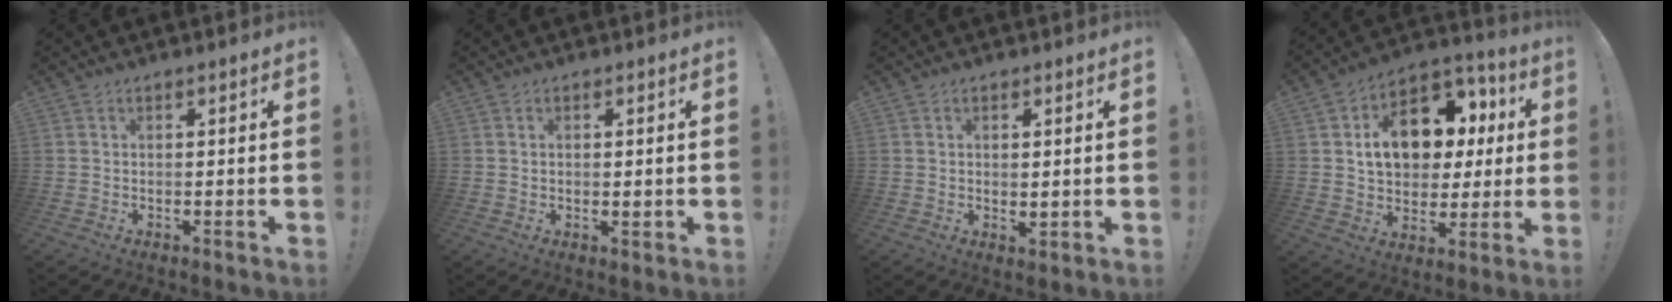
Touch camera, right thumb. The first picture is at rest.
{"total": 1.0, "force": [0.4, 0.7, 0.7], "torque": [0.003, -0.006, 0.004]}
{"total": 1.5, "force": [0.9, 0.7, 0.9], "torque": [-0.001, -0.009, 0.014]}
{"total": 16.6, "force": [4.2, 12.4, 10.3], "torque": [-0.139, -0.012, 0.090]}